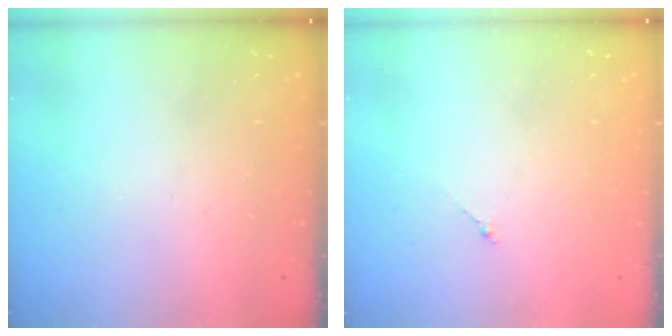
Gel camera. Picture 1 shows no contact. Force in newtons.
{"total": 0.7, "press": 0.6, "slide": 0.4}